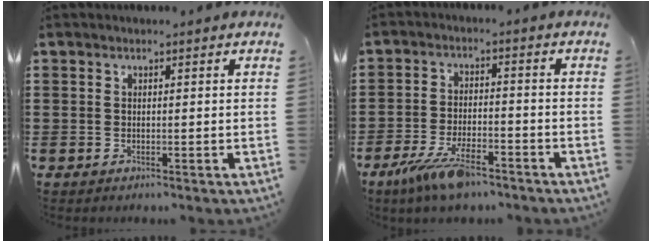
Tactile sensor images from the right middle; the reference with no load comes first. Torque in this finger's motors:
{"motor_torque": [0.75, 0.59, 0.19, 0.14]}